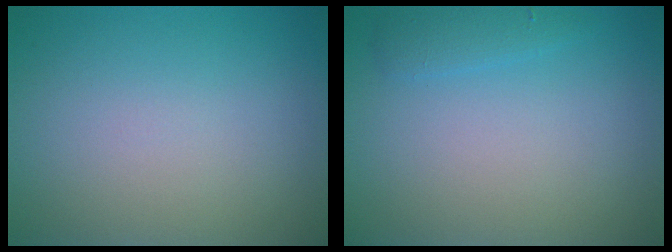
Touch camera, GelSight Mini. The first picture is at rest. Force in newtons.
{"total": 1.2, "press": 1.2, "slide": 0.1}